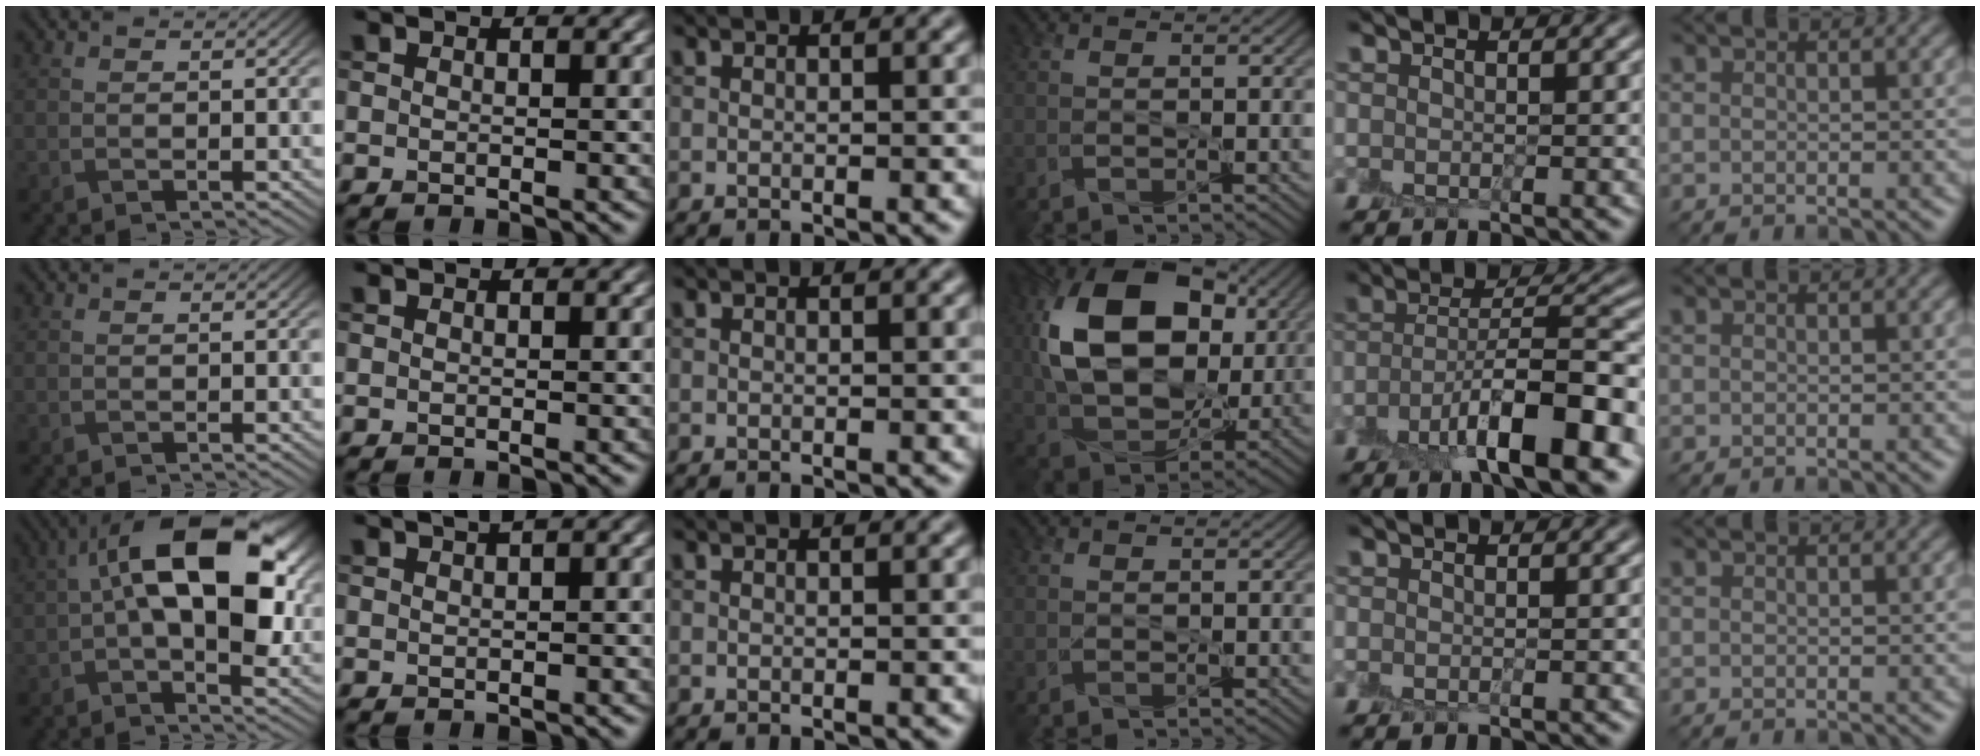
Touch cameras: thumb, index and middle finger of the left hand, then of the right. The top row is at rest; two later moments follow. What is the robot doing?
{"motion": "peel", "object": "envelope seal"}